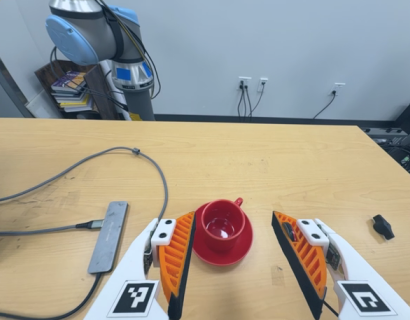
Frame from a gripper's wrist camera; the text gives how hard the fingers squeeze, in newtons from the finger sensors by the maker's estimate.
{"total": 0.0}